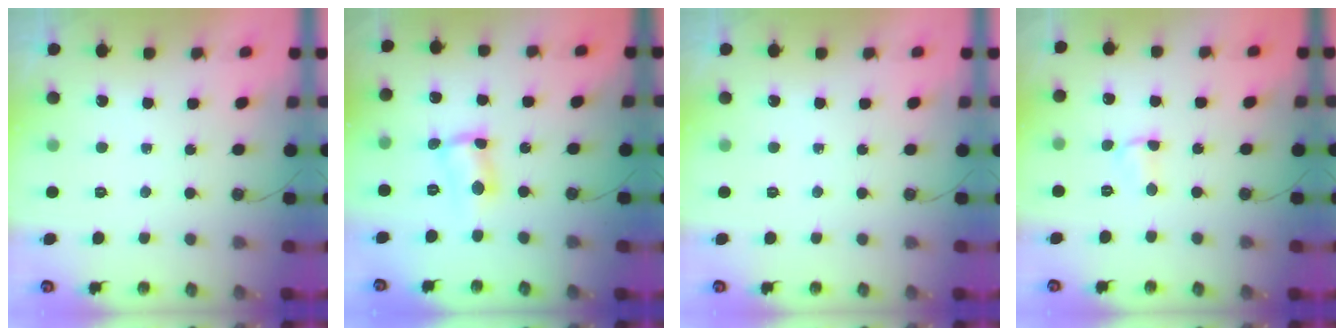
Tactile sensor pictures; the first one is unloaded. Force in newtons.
{"total": 3.8, "press": 3.7, "slide": 0.4}
{"total": 0.0}
{"total": 1.9, "press": 1.9, "slide": 0.3}